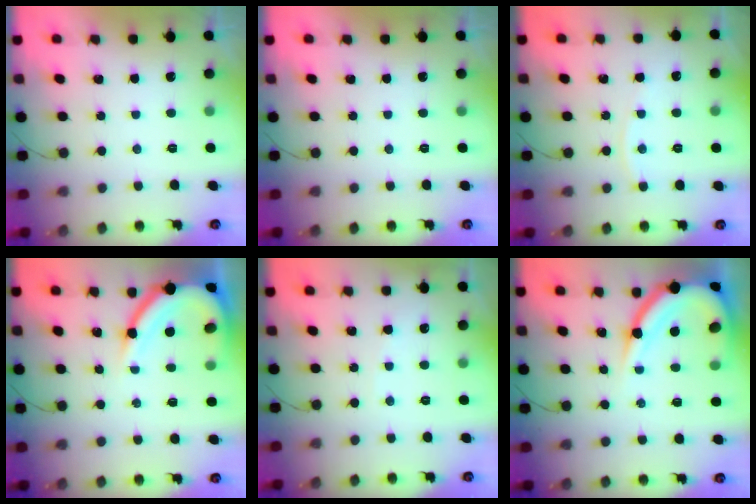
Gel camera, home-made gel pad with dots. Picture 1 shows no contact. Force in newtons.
{"total": 0.0}
{"total": 2.8, "press": 2.8, "slide": 0.4}
{"total": 11.4, "press": 11.3, "slide": 1.2}
{"total": 2.0, "press": 2.0, "slide": 0.2}
{"total": 12.7, "press": 12.6, "slide": 1.2}